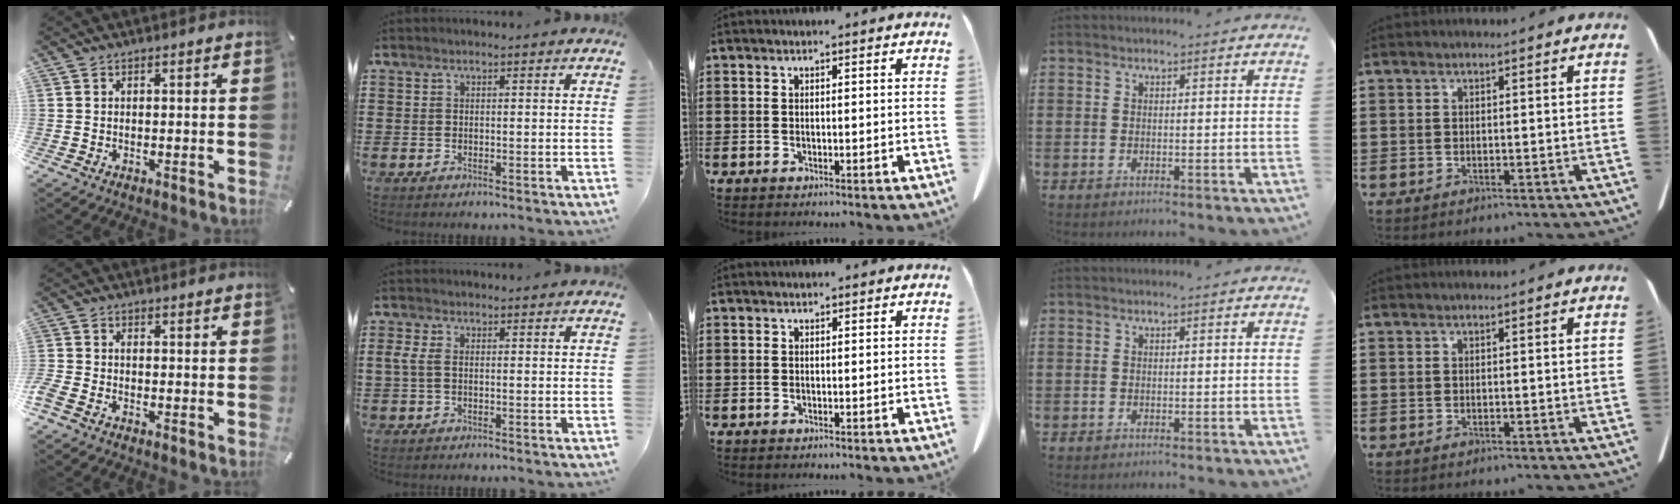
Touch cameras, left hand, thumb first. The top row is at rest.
{"thumb": {"total": 1.8, "force": [-1.5, 0.6, 0.8], "torque": [-0.020, 0.003, -0.030]}, "index": {"total": 2.6, "force": [-0.2, 1.4, 2.2], "torque": [-0.066, -0.004, -0.011]}}